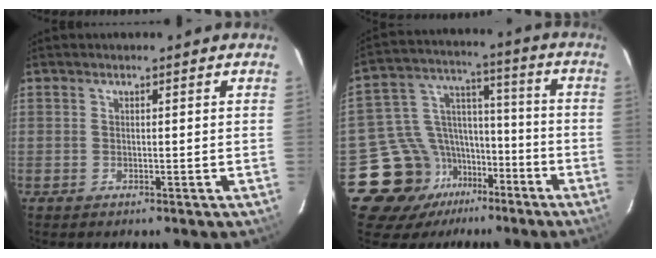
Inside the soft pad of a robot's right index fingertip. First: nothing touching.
{"total": 14.6, "force": [-9.0, 10.9, 3.8], "torque": [-0.096, 0.052, -0.145]}